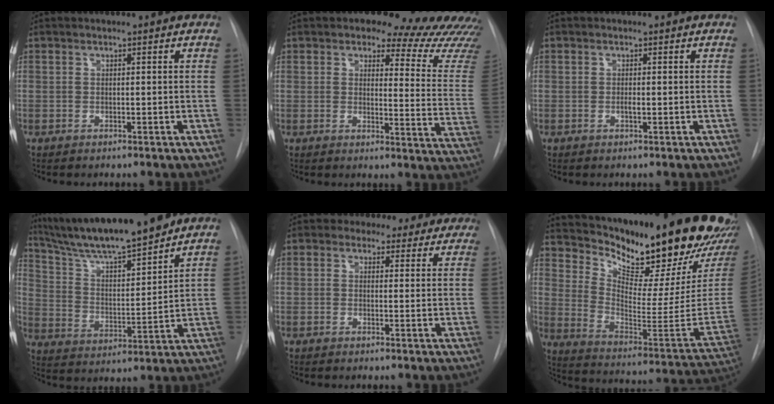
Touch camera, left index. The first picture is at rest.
{"total": 17.1, "force": [15.4, 4.4, 5.8], "torque": [-0.038, -0.075, 0.150]}
{"total": 0.9, "force": [-0.2, 0.2, 0.9], "torque": [-0.018, -0.001, -0.004]}
{"total": 16.3, "force": [14.3, 0.5, 7.7], "torque": [-0.133, 0.000, 0.248]}
{"total": 9.5, "force": [8.1, 4.8, 1.4], "torque": [0.016, 0.014, 0.071]}
{"total": 26.0, "force": [21.8, 3.1, 13.8], "torque": [-0.232, -0.100, 0.301]}